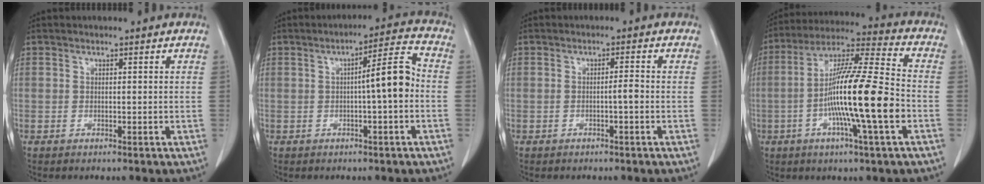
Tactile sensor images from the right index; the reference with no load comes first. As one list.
[{"total": 6.9, "force": [-0.7, 0.3, 6.8], "torque": [-0.099, 0.018, -0.012]}, {"total": 1.4, "force": [-0.4, 0.0, 1.3], "torque": [-0.018, 0.002, -0.007]}, {"total": 17.1, "force": [-3.8, 0.2, 16.7], "torque": [-0.296, -0.004, -0.076]}]